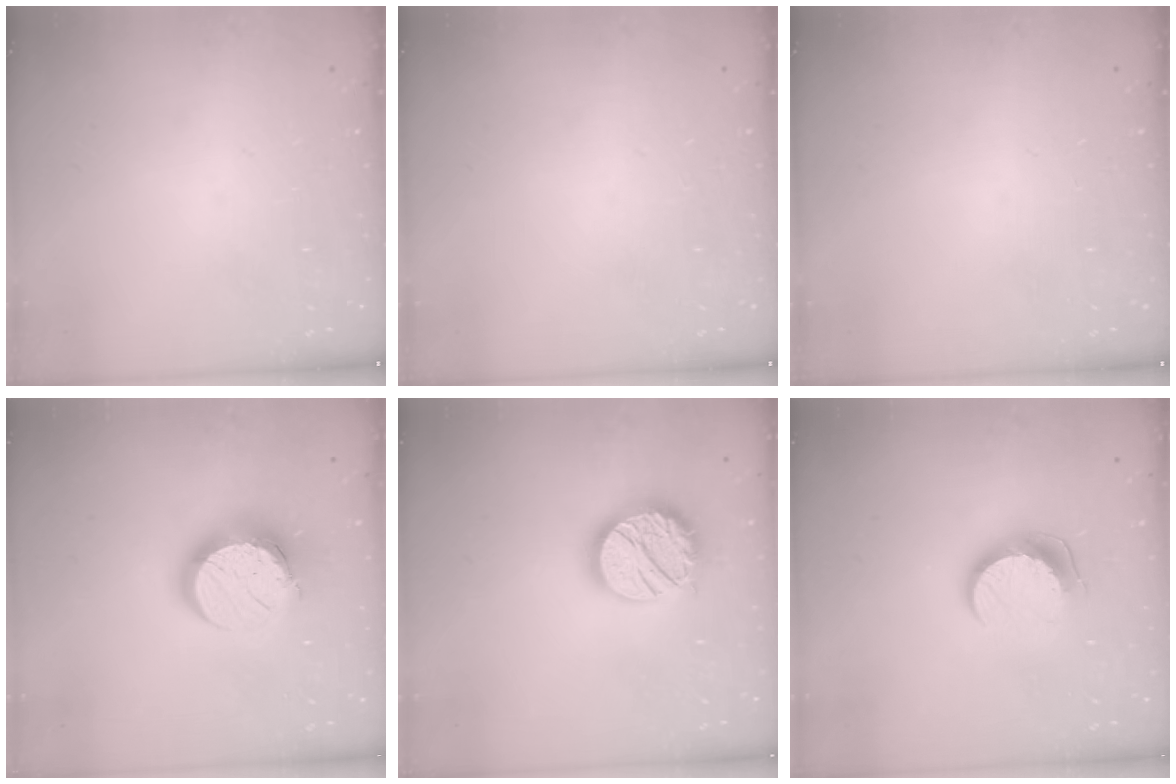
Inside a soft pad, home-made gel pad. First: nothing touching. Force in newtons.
{"total": 0.0}
{"total": 0.0}
{"total": 16.1, "press": 16.0, "slide": 1.3}
{"total": 17.1, "press": 17.0, "slide": 1.2}
{"total": 9.9, "press": 9.8, "slide": 0.6}